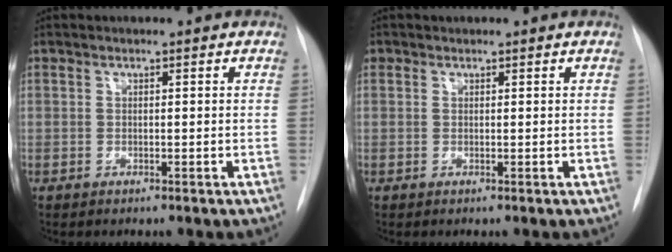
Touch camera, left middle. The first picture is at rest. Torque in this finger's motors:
{"motor_torque": [0.11, -0.10, 0.00, 0.00]}